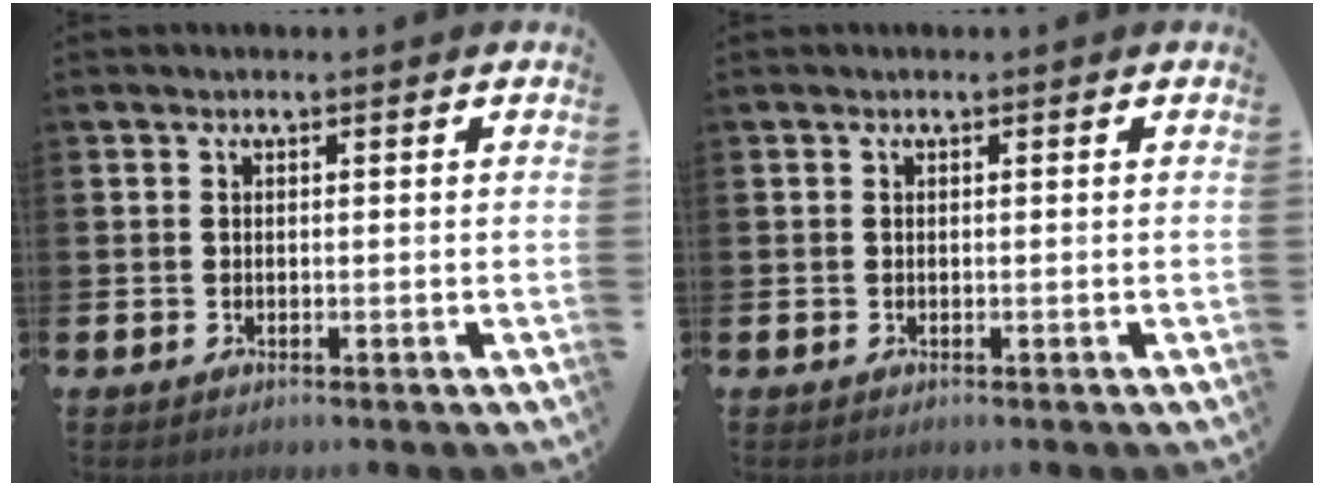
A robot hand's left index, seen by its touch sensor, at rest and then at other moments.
{"total": 0.0}